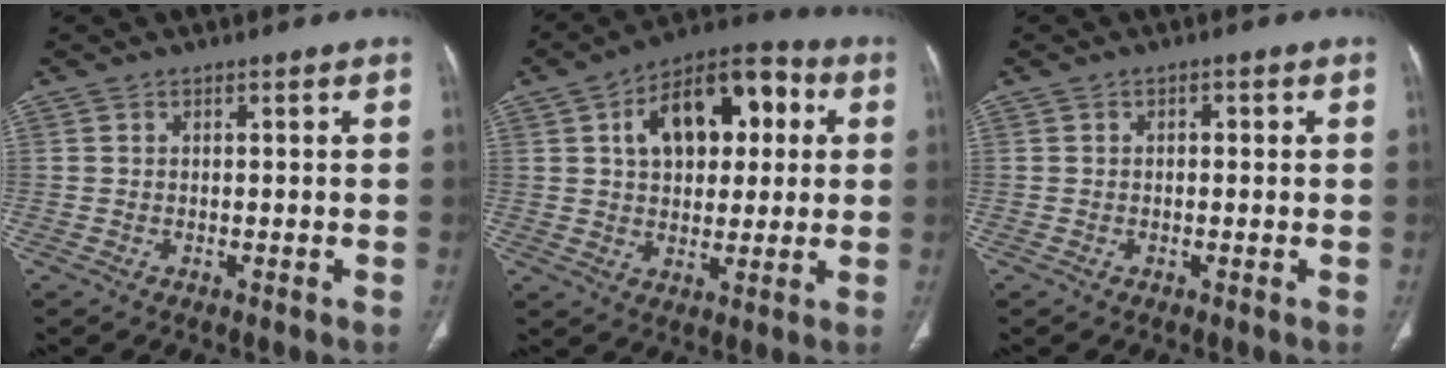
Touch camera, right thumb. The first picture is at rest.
{"total": 17.5, "force": [4.5, 10.5, 13.3], "torque": [-0.162, 0.021, 0.064]}
{"total": 1.2, "force": [0.2, 0.8, 0.9], "torque": [-0.012, 0.005, 0.000]}